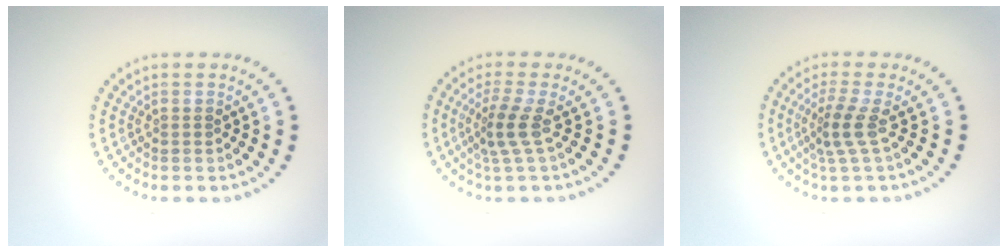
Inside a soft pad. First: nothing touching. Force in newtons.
{"total": 2.5, "press": 1.8, "slide": 1.7}
{"total": 2.5, "press": 1.8, "slide": 1.7}